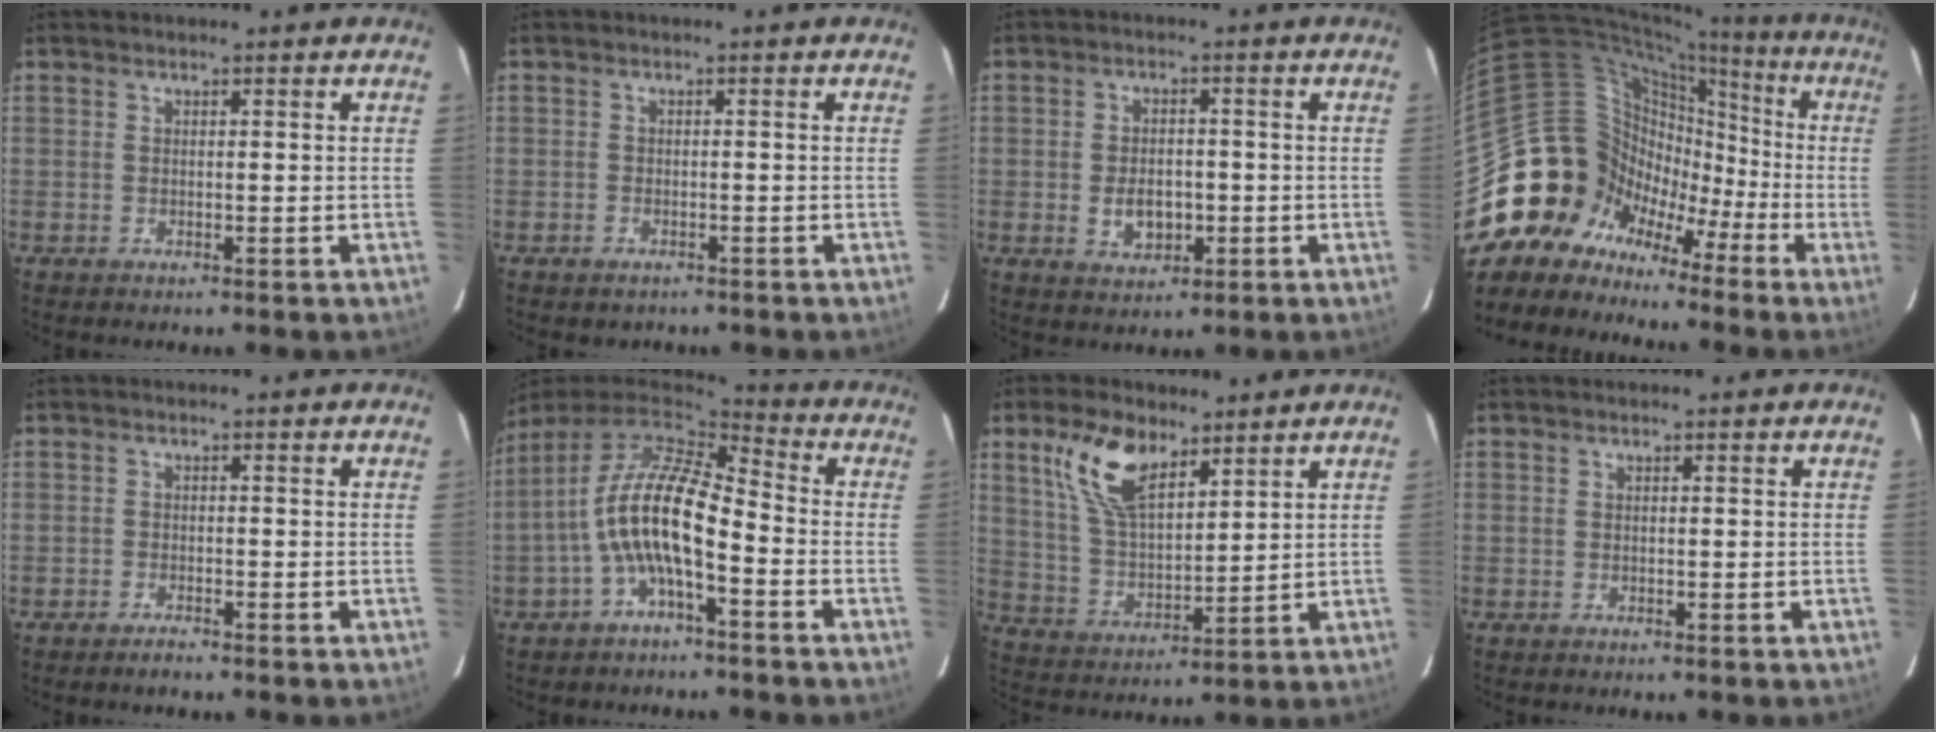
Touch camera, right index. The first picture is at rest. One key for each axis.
{"total": 1.8, "fx": -1.1, "fy": 1.3, "fz": 0.4, "tx": -0.012, "ty": 0.001, "tz": -0.014}
{"total": 5.7, "fx": -1.3, "fy": 3.9, "fz": 4.0, "tx": -0.076, "ty": -0.002, "tz": -0.014}
{"total": 17.5, "fx": -7.9, "fy": 15.1, "fz": 4.2, "tx": -0.099, "ty": 0.059, "tz": -0.142}
{"total": 1.6, "fx": -1.5, "fy": 0.3, "fz": 0.5, "tx": -0.020, "ty": -0.001, "tz": -0.030}
{"total": 12.3, "fx": -3.6, "fy": 3.9, "fz": 11.1, "tx": -0.219, "ty": 0.007, "tz": -0.069}
{"total": 12.0, "fx": 7.1, "fy": 5.6, "fz": 7.9, "tx": -0.158, "ty": 0.015, "tz": 0.148}
{"total": 0.0}